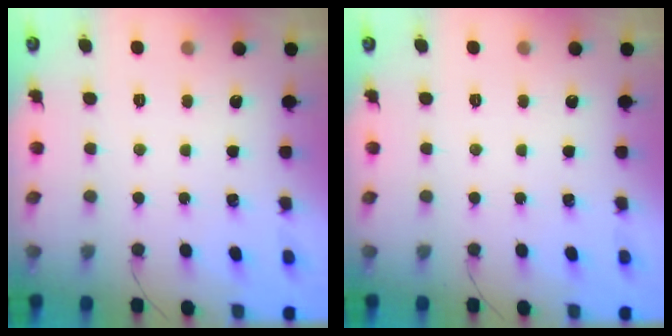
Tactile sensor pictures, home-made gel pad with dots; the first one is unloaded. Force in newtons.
{"total": 0.0}